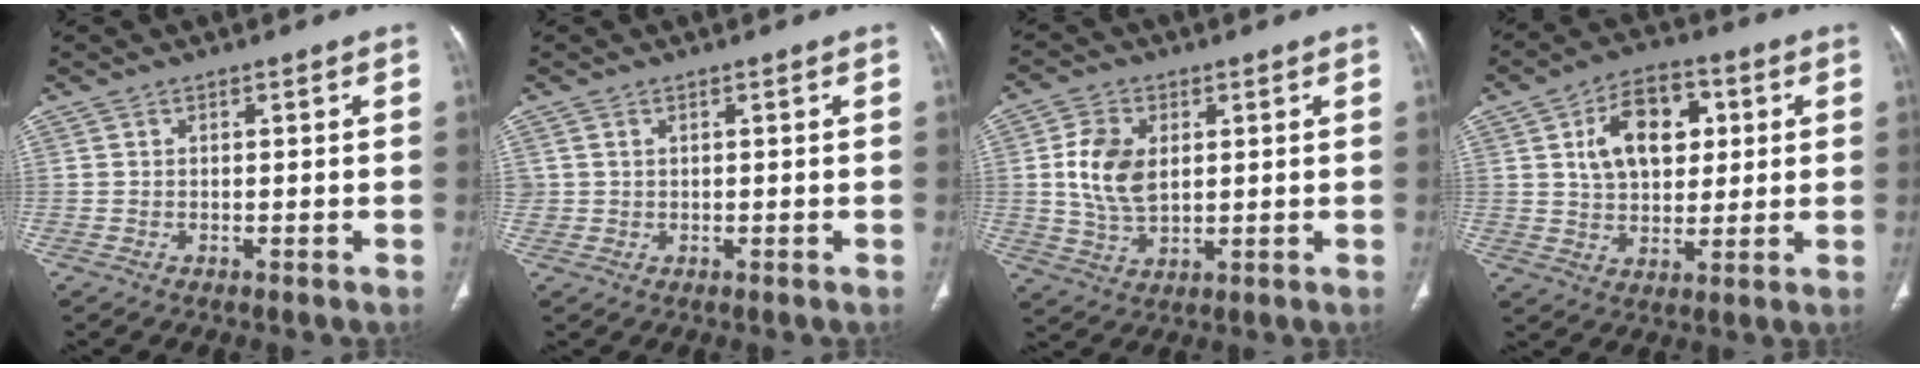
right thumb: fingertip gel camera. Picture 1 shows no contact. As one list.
[{"total": 0.8, "force": [0.3, 0.8, 0.1], "torque": [0.008, 0.001, 0.004]}, {"total": 9.0, "force": [1.5, 5.9, 6.7], "torque": [-0.124, -0.007, 0.034]}, {"total": 13.2, "force": [3.5, 8.5, 9.4], "torque": [-0.117, 0.002, 0.055]}]